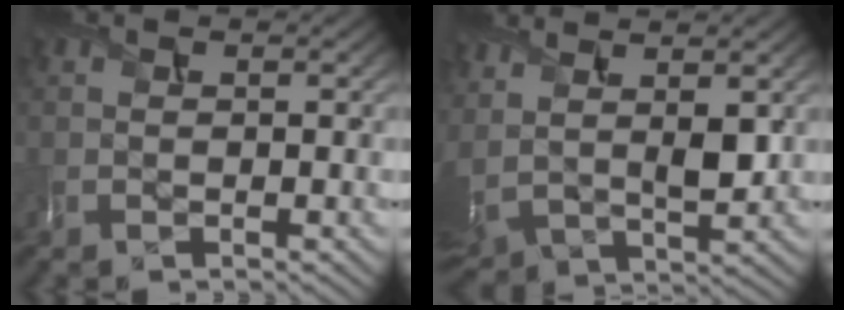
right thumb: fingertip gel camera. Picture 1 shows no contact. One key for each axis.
{"total": 6.2, "fx": 3.2, "fy": 2.8, "fz": 4.6, "tx": -0.135, "ty": -0.004, "tz": 0.072}